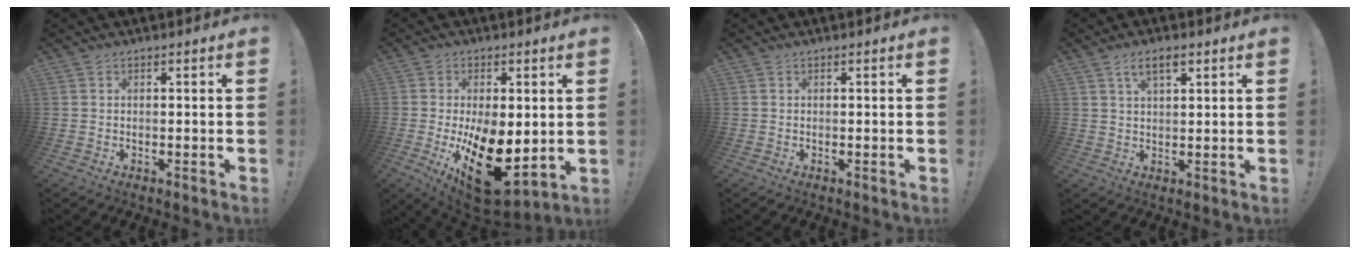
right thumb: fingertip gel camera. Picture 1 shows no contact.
{"total": 19.5, "force": [-4.5, 10.2, 16.0], "torque": [-0.231, 0.000, -0.054]}
{"total": 0.0}
{"total": 5.1, "force": [2.6, 2.1, 3.8], "torque": [-0.061, -0.004, 0.044]}